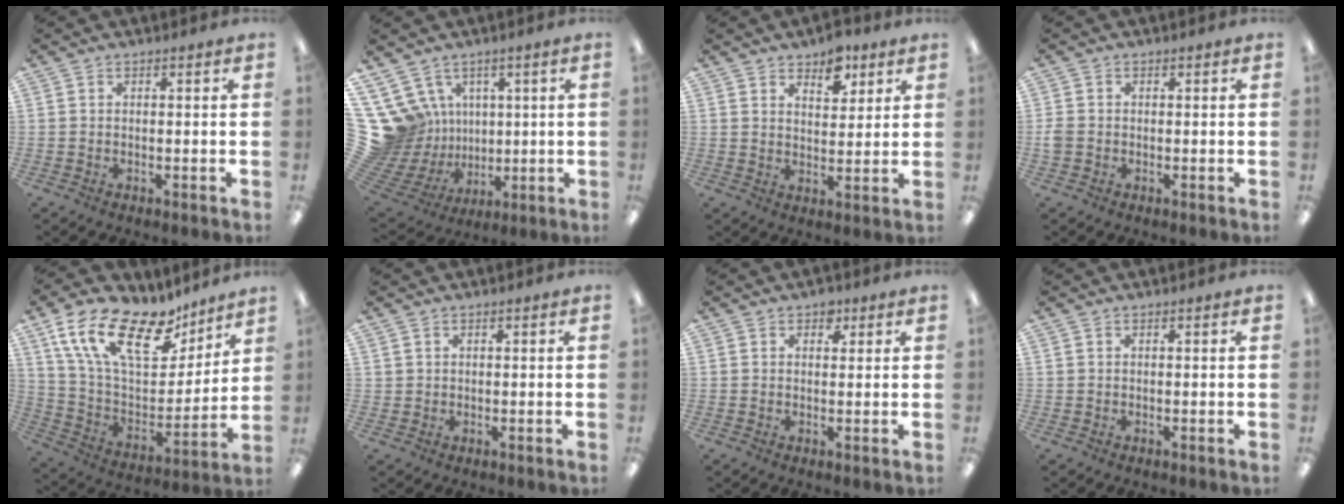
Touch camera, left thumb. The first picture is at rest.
{"total": 16.7, "force": [4.4, 15.0, 5.8], "torque": [-0.192, -0.037, 0.110]}
{"total": 6.8, "force": [5.0, 3.6, 2.9], "torque": [-0.024, -0.028, 0.083]}
{"total": 2.3, "force": [-0.4, 2.0, 1.2], "torque": [-0.018, 0.004, -0.006]}
{"total": 22.6, "force": [14.1, 10.6, 14.2], "torque": [-0.258, -0.076, 0.251]}
{"total": 1.0, "force": [0.5, 0.9, 0.0], "torque": [0.000, 0.002, 0.010]}
{"total": 2.5, "force": [1.4, 1.7, 1.0], "torque": [0.001, -0.006, 0.020]}
{"total": 0.0}